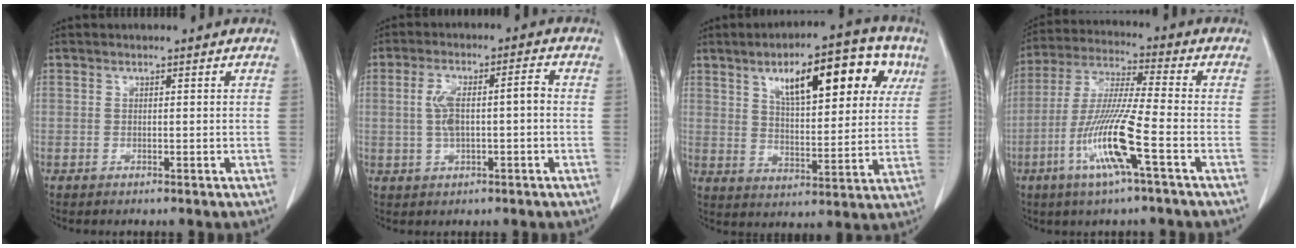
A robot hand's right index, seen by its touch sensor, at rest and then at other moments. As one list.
[{"total": 7.6, "force": [-0.1, 2.4, 7.2], "torque": [-0.149, 0.027, 0.003]}, {"total": 17.8, "force": [8.1, 6.6, 14.4], "torque": [-0.208, 0.032, 0.125]}, {"total": 13.5, "force": [-5.2, 0.1, 12.4], "torque": [-0.258, -0.013, -0.102]}]